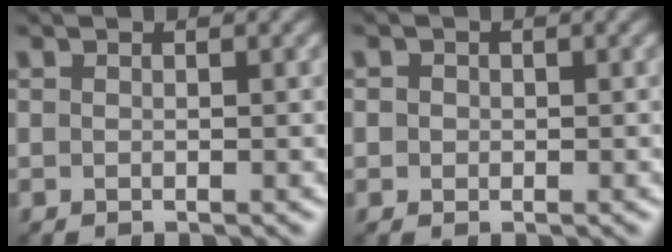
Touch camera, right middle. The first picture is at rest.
{"total": 0.8, "force": [0.1, 0.8, 0.2], "torque": [0.001, -0.002, -0.002]}